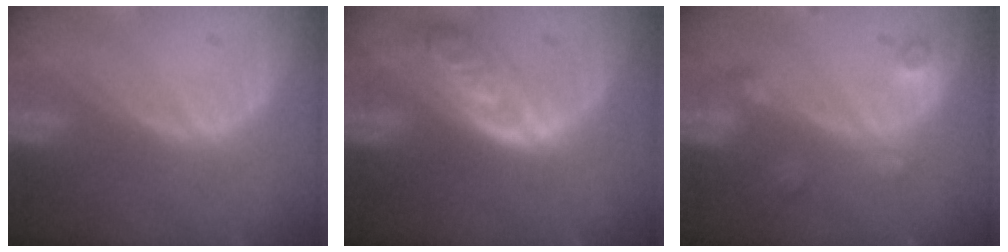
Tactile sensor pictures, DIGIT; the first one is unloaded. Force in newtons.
{"total": 6.2, "press": 5.7, "slide": 2.6}
{"total": 3.5, "press": 3.1, "slide": 1.5}